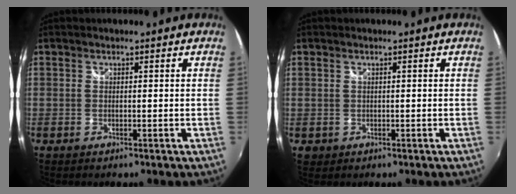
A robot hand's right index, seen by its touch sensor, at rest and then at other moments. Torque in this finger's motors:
{"motor_torque": [-0.56, 0.30, -0.71, -0.21]}